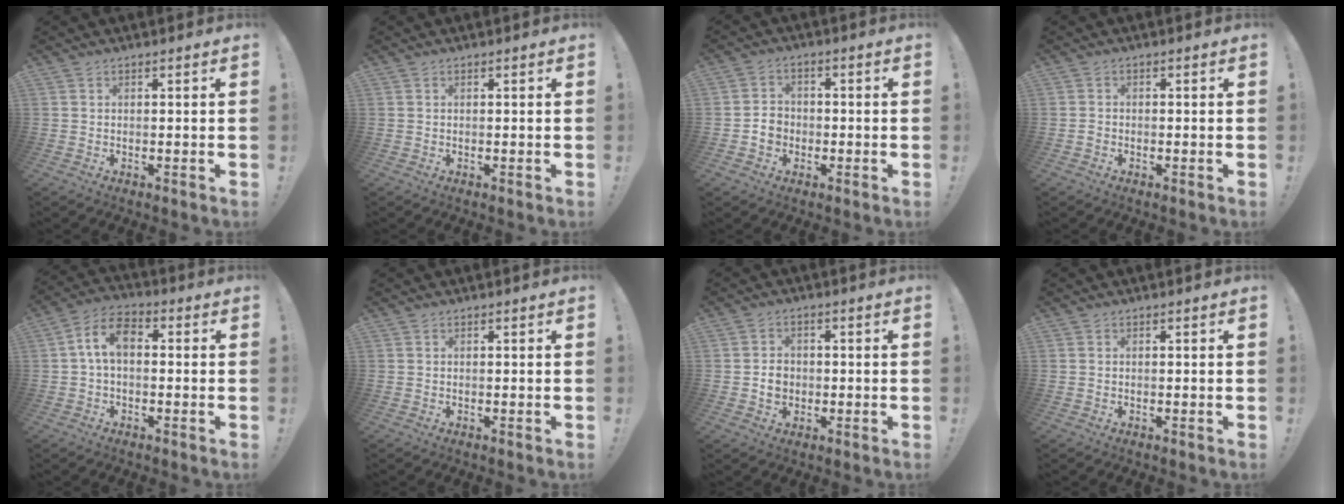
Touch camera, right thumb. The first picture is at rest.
{"total": 0.0}
{"total": 3.7, "force": [-1.1, 3.1, 1.6], "torque": [-0.016, 0.007, -0.021]}
{"total": 1.1, "force": [-0.6, 0.8, 0.4], "torque": [-0.010, 0.006, -0.011]}
{"total": 8.3, "force": [0.5, 5.0, 6.6], "torque": [-0.131, 0.011, 0.014]}
{"total": 0.0}
{"total": 5.0, "force": [-0.6, 4.3, 2.4], "torque": [-0.024, 0.007, -0.009]}
{"total": 0.0}